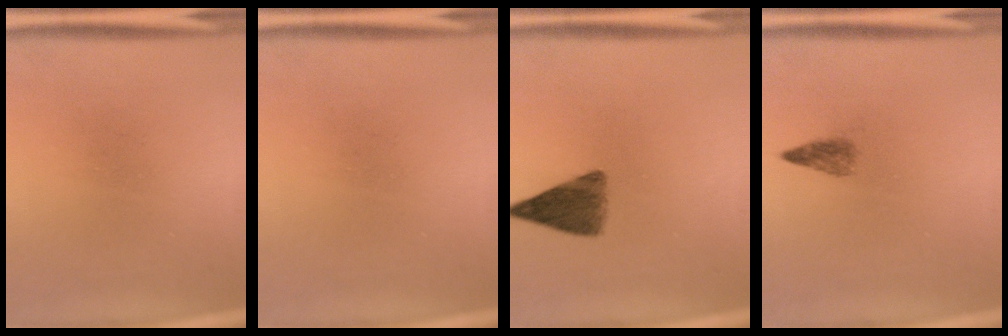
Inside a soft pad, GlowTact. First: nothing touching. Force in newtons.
{"total": 0.0}
{"total": 6.4}
{"total": 1.8}